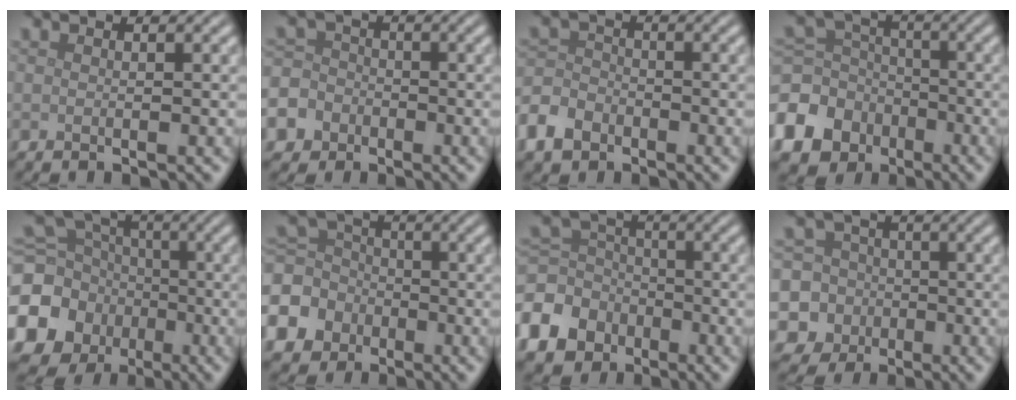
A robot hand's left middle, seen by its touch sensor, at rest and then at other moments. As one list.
[{"total": 7.4, "force": [-4.3, 5.9, 1.4], "torque": [-0.037, -0.015, -0.091]}, {"total": 4.3, "force": [-2.7, 3.0, 1.6], "torque": [-0.041, 0.001, -0.064]}, {"total": 10.3, "force": [-5.1, 8.5, 2.8], "torque": [-0.086, -0.029, -0.106]}, {"total": 15.4, "force": [-4.7, 13.6, 5.2], "torque": [-0.155, -0.045, -0.116]}, {"total": 7.2, "force": [-2.9, 6.2, 2.1], "torque": [-0.060, -0.005, -0.076]}, {"total": 8.9, "force": [-4.5, 7.1, 2.8], "torque": [-0.080, -0.021, -0.098]}, {"total": 11.7, "force": [-3.3, 11.0, 2.2], "torque": [-0.080, 0.001, -0.076]}]